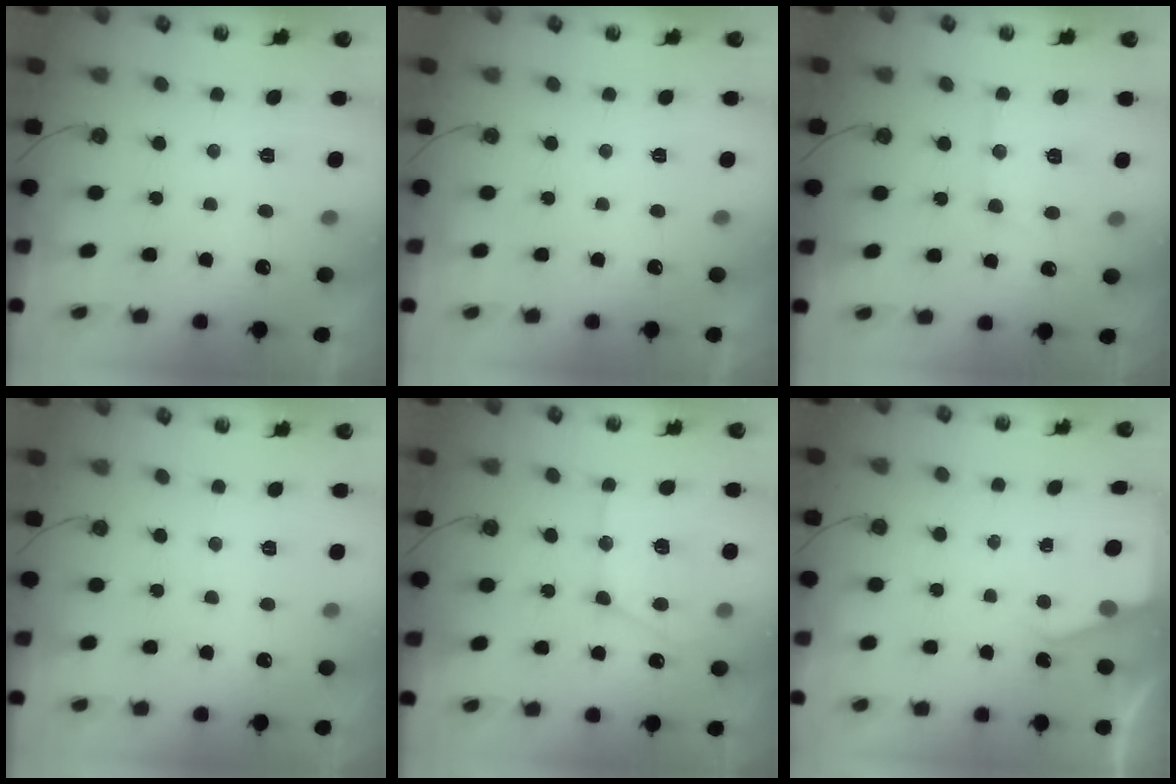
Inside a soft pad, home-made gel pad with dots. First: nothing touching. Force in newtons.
{"total": 0.0}
{"total": 10.0, "press": 10.0, "slide": 0.8}
{"total": 3.9, "press": 3.9, "slide": 0.6}
{"total": 14.9, "press": 14.8, "slide": 1.6}
{"total": 2.3, "press": 2.3, "slide": 0.4}